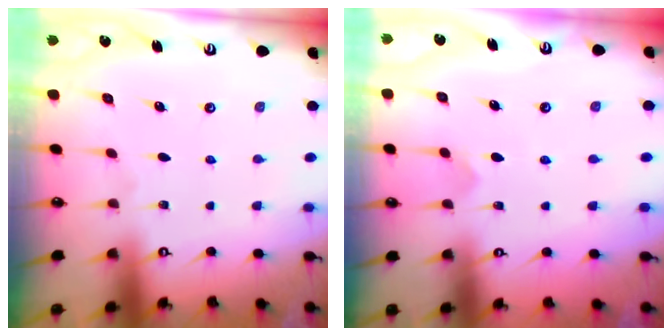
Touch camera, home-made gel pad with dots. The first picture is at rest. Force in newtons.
{"total": 3.7, "press": 3.6, "slide": 0.7}